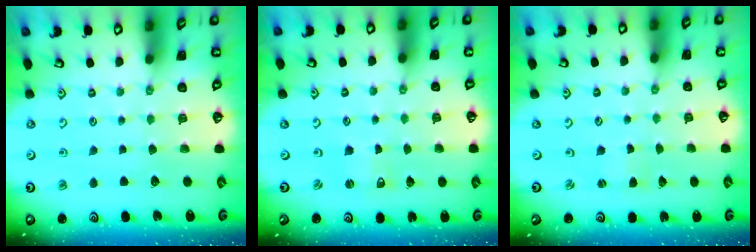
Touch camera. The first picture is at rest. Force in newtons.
{"total": 2.3, "press": 2.2, "slide": 0.4}
{"total": 1.3, "press": 1.3, "slide": 0.2}